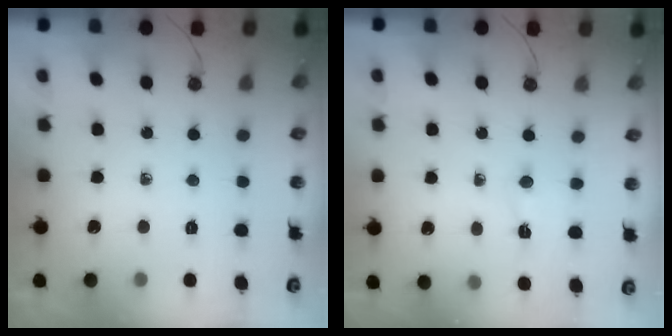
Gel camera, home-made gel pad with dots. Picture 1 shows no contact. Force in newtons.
{"total": 2.8, "press": 2.7, "slide": 0.7}